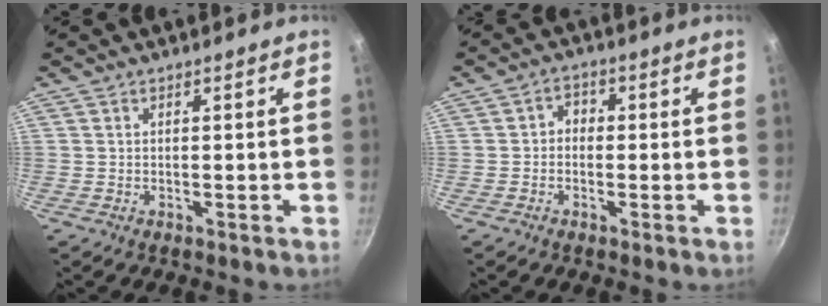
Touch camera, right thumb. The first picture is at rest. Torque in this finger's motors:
{"motor_torque": [0.02, 0.00, -0.28, 0.11, 0.05]}